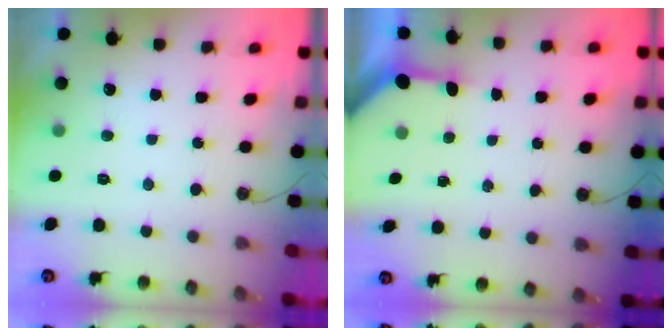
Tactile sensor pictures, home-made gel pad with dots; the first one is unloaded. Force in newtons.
{"total": 3.2, "press": 3.2, "slide": 0.2}